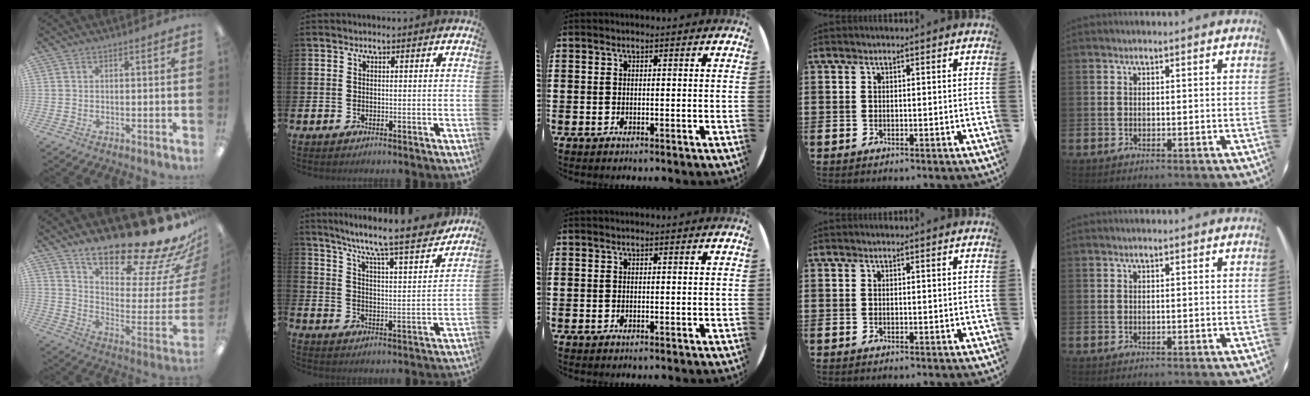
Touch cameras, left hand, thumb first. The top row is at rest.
{"thumb": {"total": 22.6, "force": [19.0, 5.1, 11.1], "torque": [-0.142, -0.154, 0.305]}, "index": {"total": 8.6, "force": [7.9, -0.2, 3.6], "torque": [-0.098, -0.065, 0.127]}}